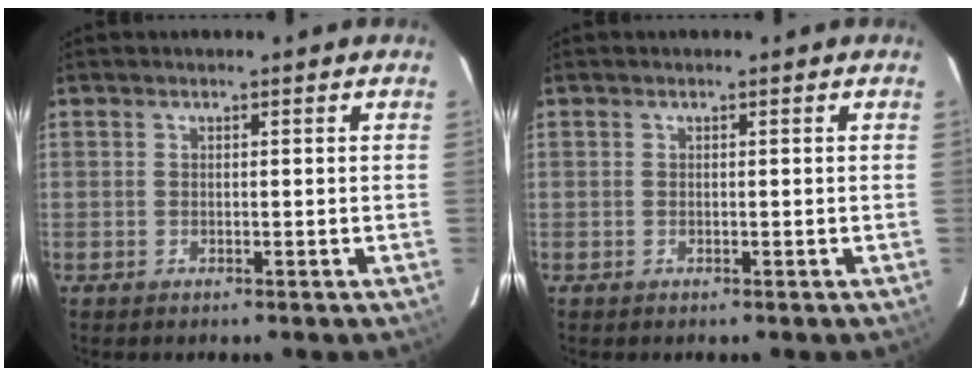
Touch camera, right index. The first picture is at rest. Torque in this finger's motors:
{"motor_torque": [0.00, 0.00, 0.04, 0.00]}